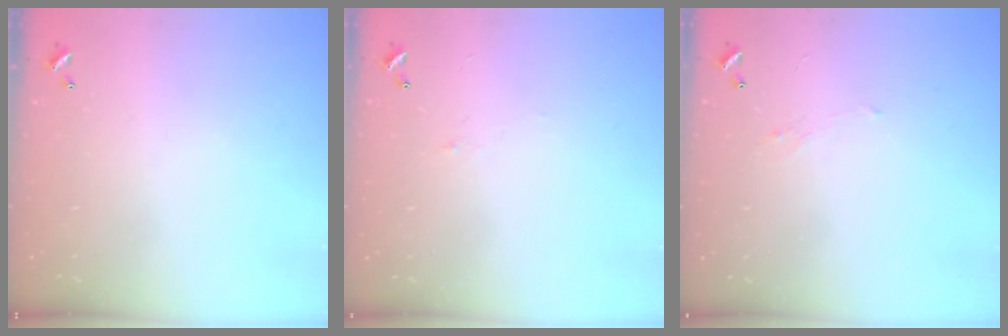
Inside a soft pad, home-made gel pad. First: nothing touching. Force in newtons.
{"total": 0.8, "press": 0.6, "slide": 0.6}
{"total": 1.3, "press": 1.1, "slide": 0.7}